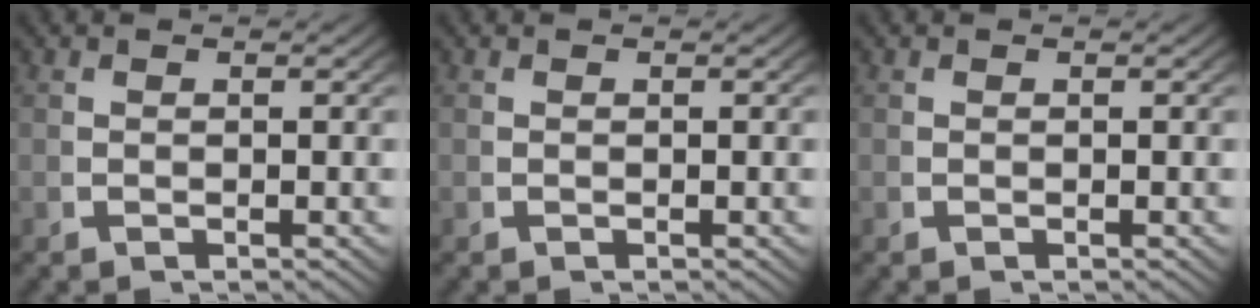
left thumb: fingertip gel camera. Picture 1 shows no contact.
{"total": 0.0}
{"total": 0.0}